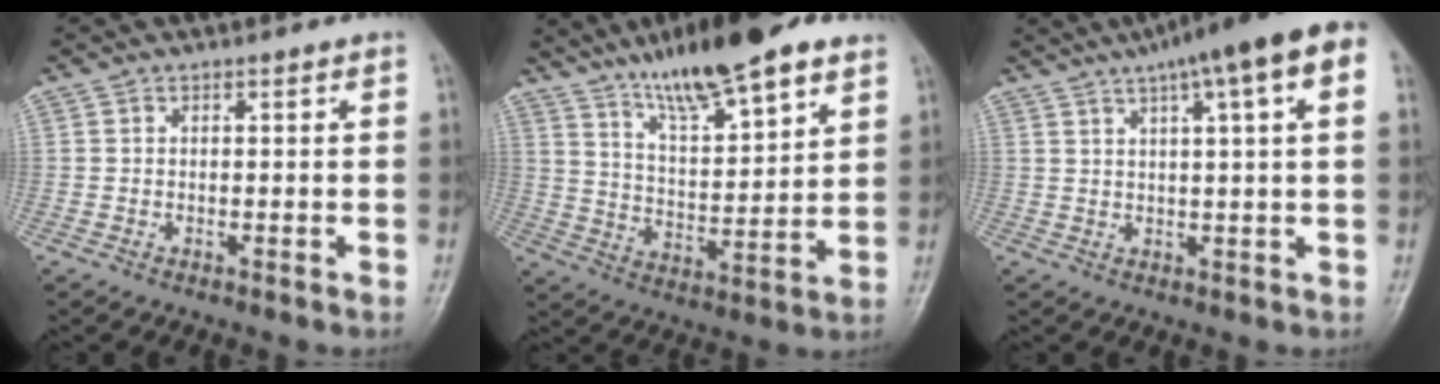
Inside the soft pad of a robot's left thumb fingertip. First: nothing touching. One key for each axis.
{"total": 18.7, "fx": 12.9, "fy": 4.8, "fz": 12.6, "tx": -0.177, "ty": -0.055, "tz": 0.217}
{"total": 15.2, "fx": 7.8, "fy": 2.6, "fz": 12.8, "tx": -0.189, "ty": 0.024, "tz": 0.104}